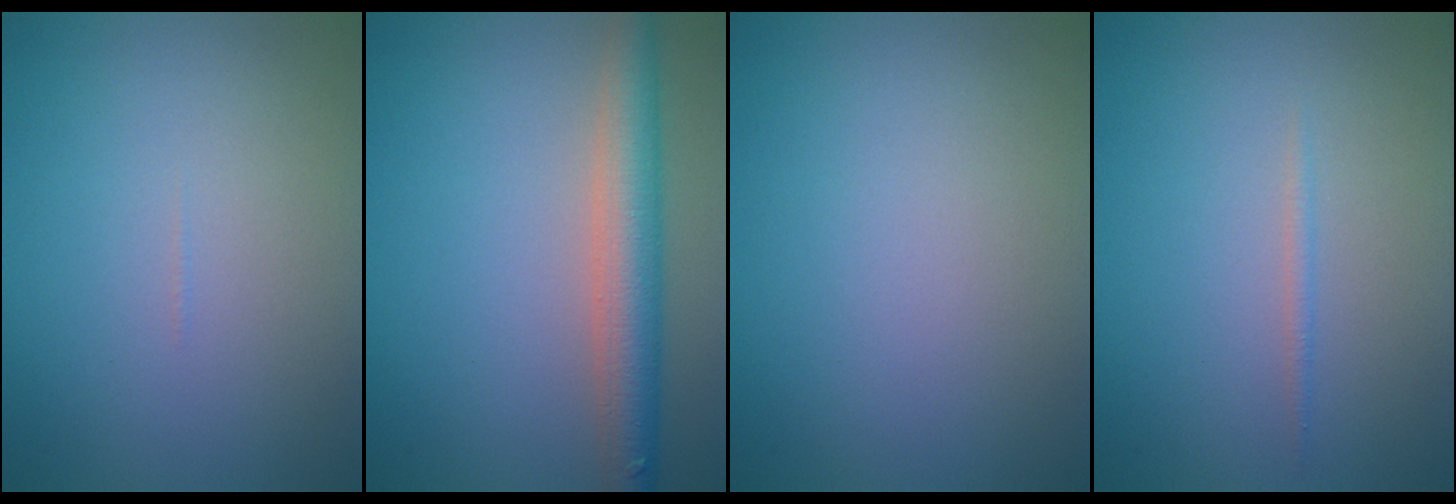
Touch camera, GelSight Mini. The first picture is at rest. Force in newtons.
{"total": 5.0, "press": 5.0, "slide": 0.2}
{"total": 0.0}
{"total": 0.7, "press": 0.7, "slide": 0.1}